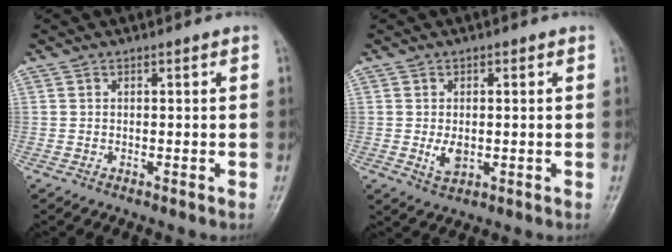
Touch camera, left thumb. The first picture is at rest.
{"total": 3.6, "force": [-0.3, 2.4, 2.7], "torque": [-0.039, -0.006, 0.000]}